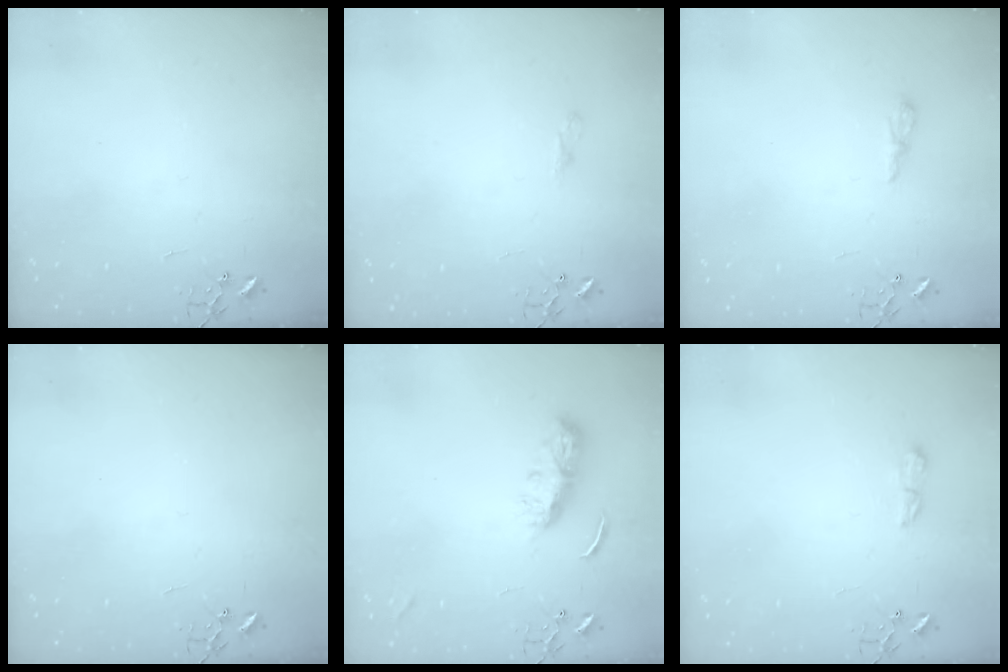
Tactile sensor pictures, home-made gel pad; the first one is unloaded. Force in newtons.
{"total": 5.0, "press": 4.9, "slide": 0.6}
{"total": 6.3, "press": 6.2, "slide": 0.8}
{"total": 0.0}
{"total": 7.4, "press": 7.4, "slide": 0.5}
{"total": 7.0, "press": 7.0, "slide": 0.8}